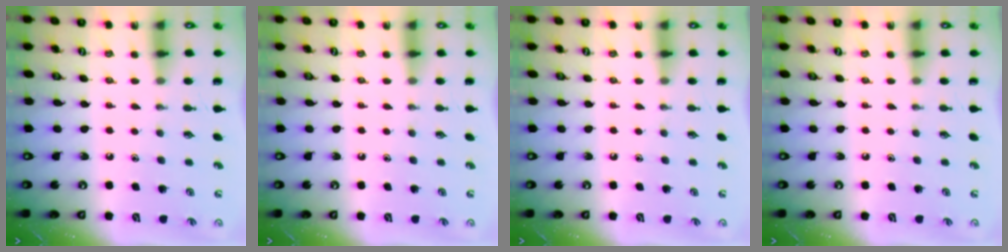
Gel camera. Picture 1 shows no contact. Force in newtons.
{"total": 0.0}
{"total": 0.0}
{"total": 0.0}